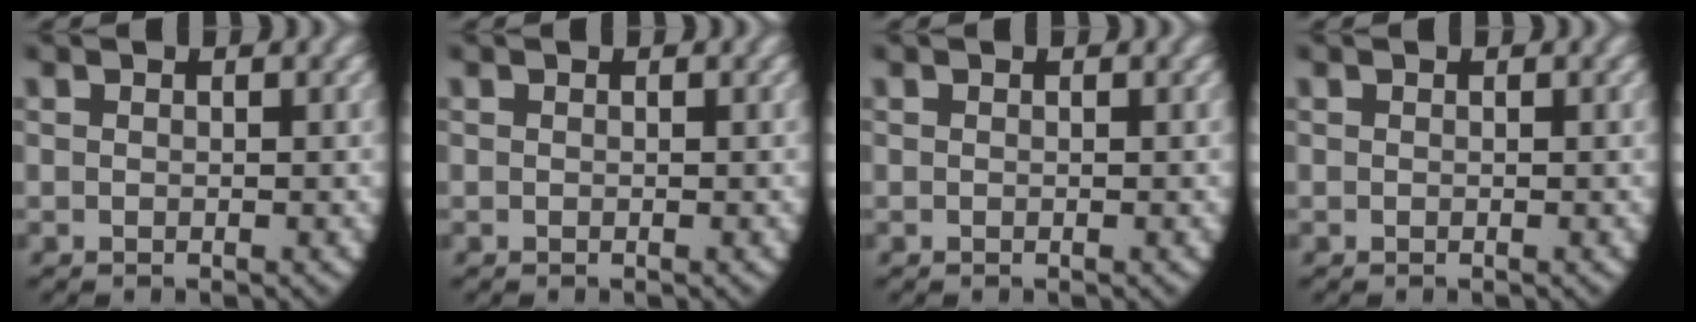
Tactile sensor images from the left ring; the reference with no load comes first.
{"total": 0.0}
{"total": 0.0}
{"total": 0.0}